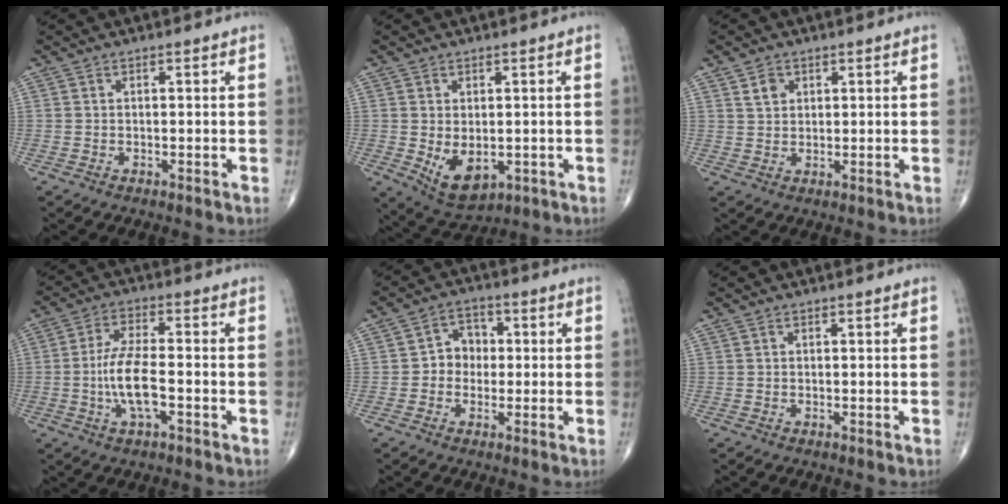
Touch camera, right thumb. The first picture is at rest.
{"total": 7.5, "force": [-1.1, 4.5, 5.8], "torque": [-0.084, -0.013, 0.002]}
{"total": 2.9, "force": [1.5, 2.2, 1.2], "torque": [-0.011, -0.008, 0.029]}
{"total": 8.7, "force": [-1.9, 3.0, 8.0], "torque": [-0.164, 0.014, -0.039]}
{"total": 5.5, "force": [-0.1, 4.8, 2.7], "torque": [-0.012, 0.017, -0.012]}
{"total": 0.0}